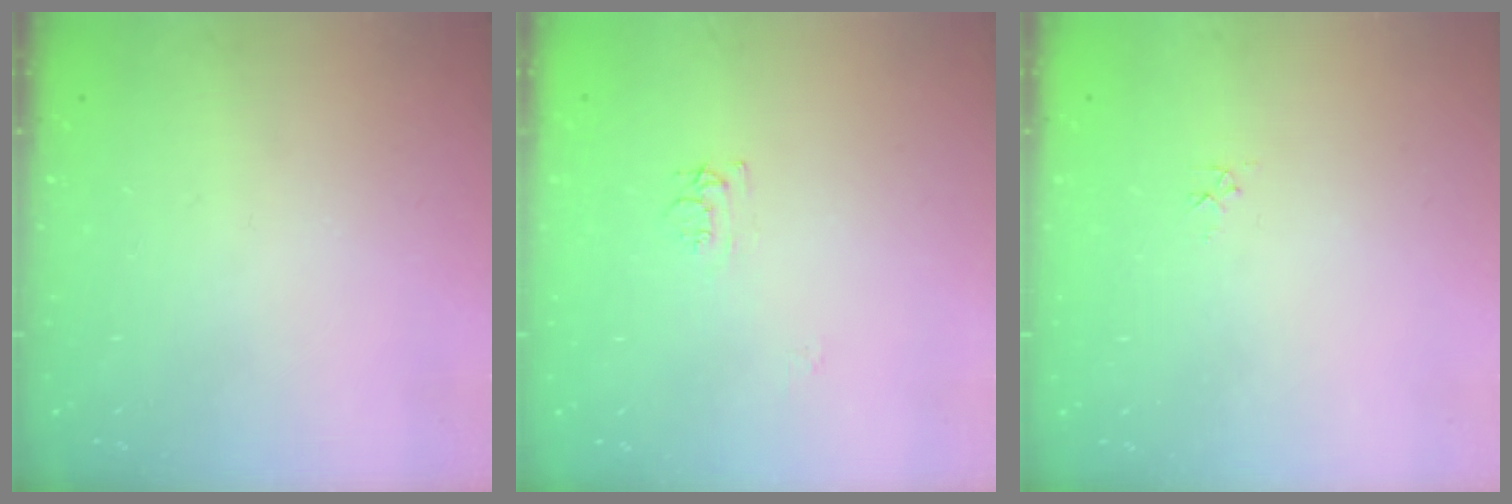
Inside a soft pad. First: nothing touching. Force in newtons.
{"total": 6.2, "press": 6.2, "slide": 0.6}
{"total": 3.6, "press": 3.6, "slide": 0.4}